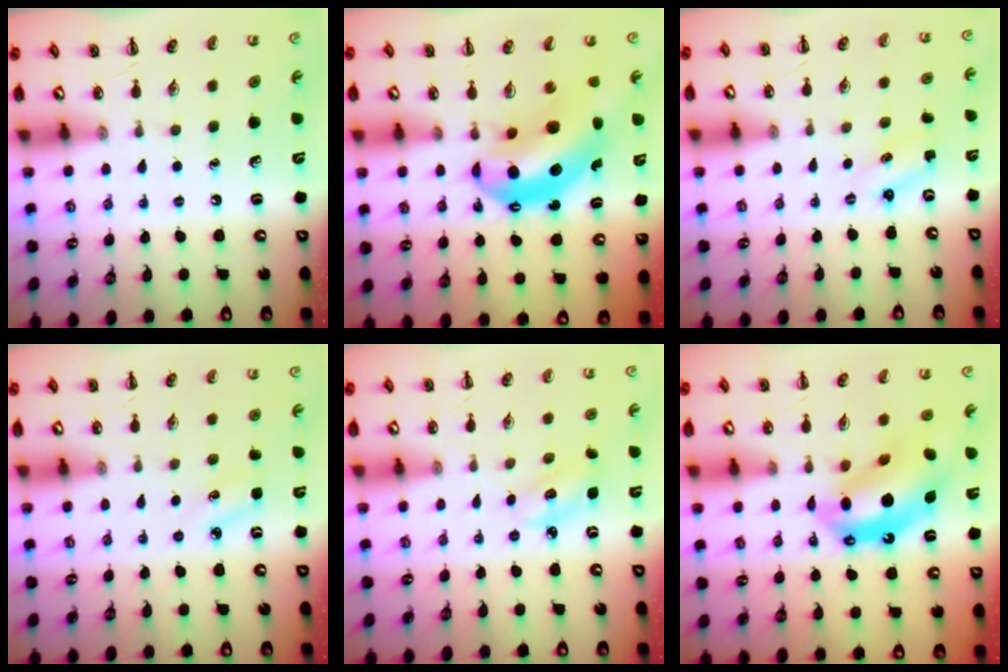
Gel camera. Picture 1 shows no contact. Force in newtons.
{"total": 11.1, "press": 10.7, "slide": 2.9}
{"total": 1.6, "press": 1.5, "slide": 0.4}
{"total": 3.8, "press": 3.6, "slide": 1.2}
{"total": 2.8, "press": 2.7, "slide": 0.7}
{"total": 14.2, "press": 13.7, "slide": 4.0}